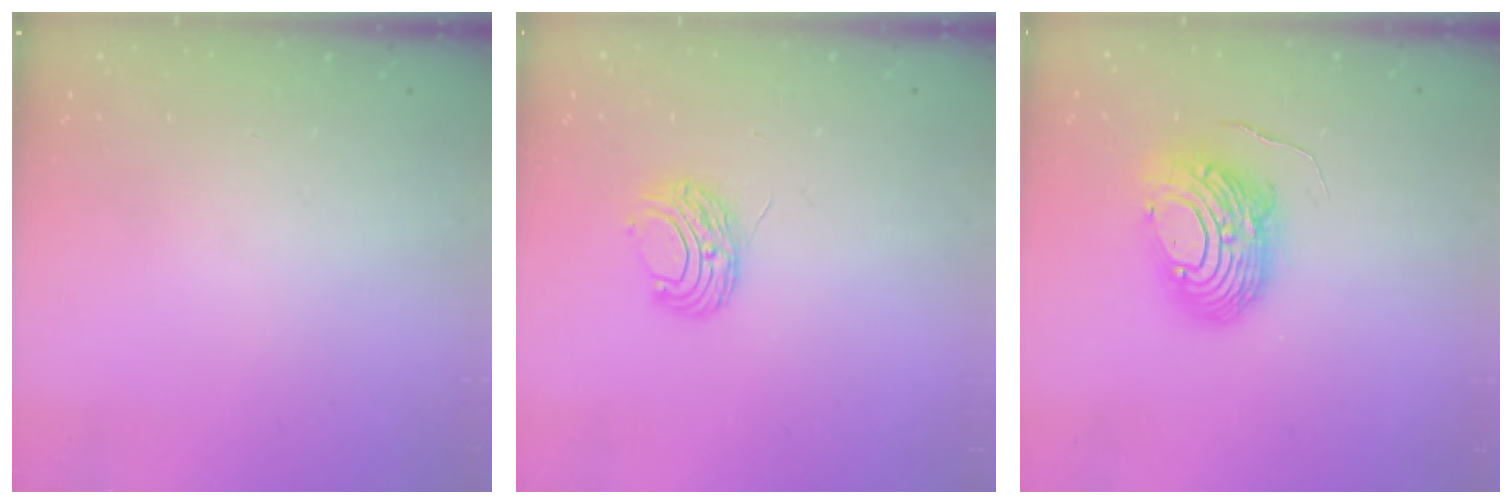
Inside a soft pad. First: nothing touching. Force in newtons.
{"total": 7.5, "press": 7.4, "slide": 0.6}
{"total": 12.2, "press": 12.1, "slide": 0.9}